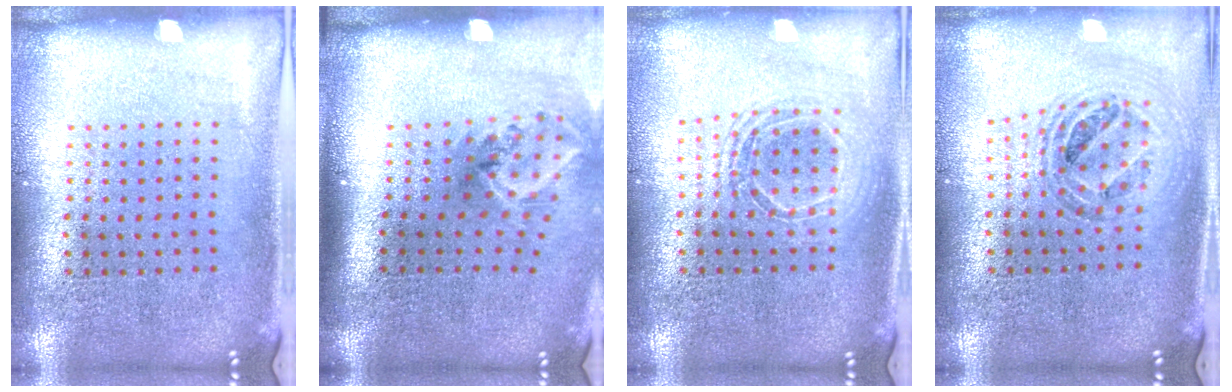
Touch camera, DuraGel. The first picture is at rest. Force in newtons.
{"total": 2.1, "press": 1.3, "slide": 1.6}
{"total": 1.7, "press": 1.4, "slide": 0.9}
{"total": 1.0, "press": 1.0, "slide": 0.1}